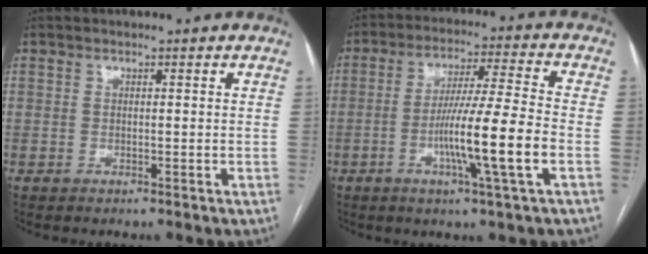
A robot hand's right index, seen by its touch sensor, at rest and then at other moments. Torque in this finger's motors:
{"motor_torque": [1.83, -0.31, 0.92, 0.21]}